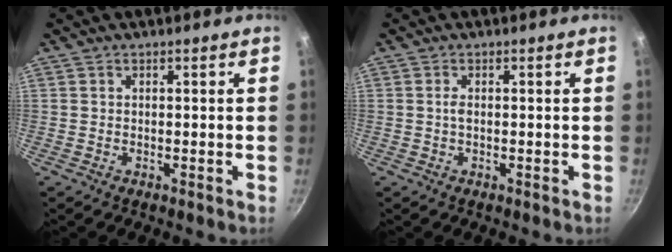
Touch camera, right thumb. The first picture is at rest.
{"total": 1.1, "force": [0.0, 0.6, 1.0], "torque": [-0.019, 0.002, -0.002]}